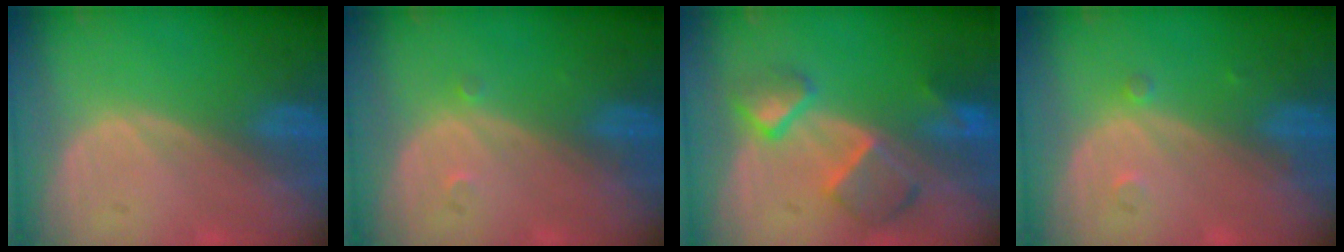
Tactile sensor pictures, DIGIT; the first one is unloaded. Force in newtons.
{"total": 0.9, "press": 0.7, "slide": 0.5}
{"total": 7.6, "press": 6.7, "slide": 3.7}
{"total": 1.3, "press": 1.3, "slide": 0.1}